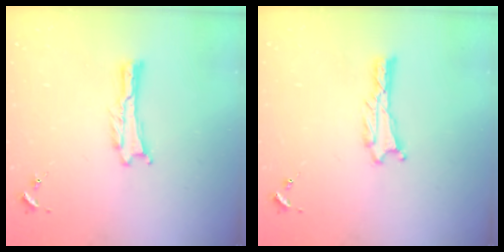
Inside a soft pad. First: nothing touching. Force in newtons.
{"total": 0.9, "press": 0.8, "slide": 0.1}